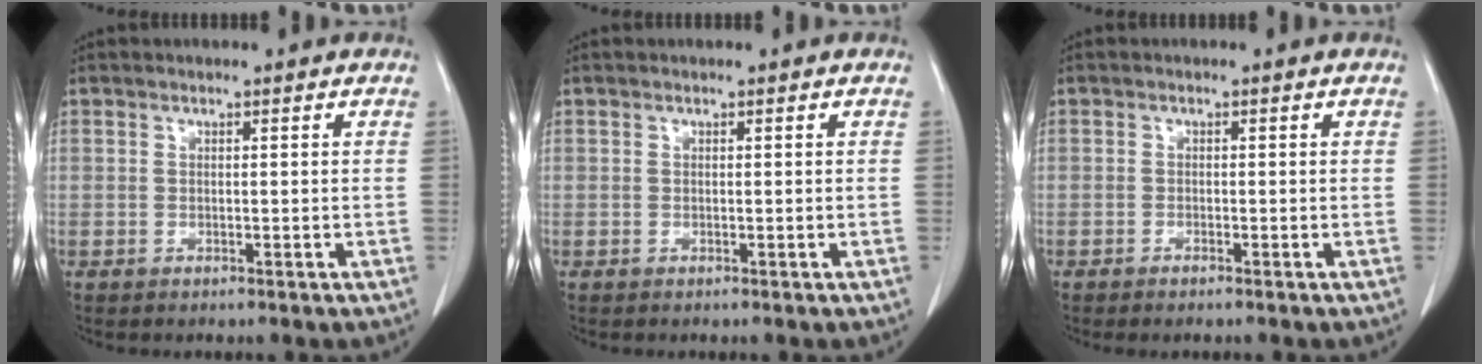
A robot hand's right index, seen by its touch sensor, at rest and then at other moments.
{"total": 0.0}
{"total": 0.9, "force": [-0.7, 0.2, 0.5], "torque": [-0.011, -0.001, -0.010]}